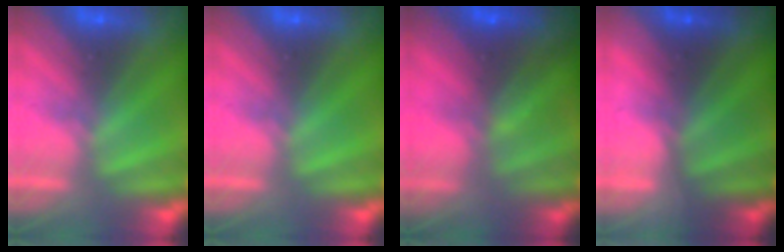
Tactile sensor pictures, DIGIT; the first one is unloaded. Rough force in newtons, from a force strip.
{"total": 0.0}
{"total": 7.3}
{"total": 1.8}